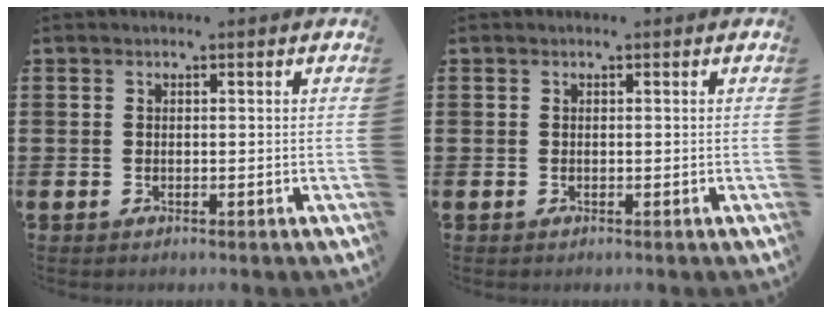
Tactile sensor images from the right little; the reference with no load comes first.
{"total": 0.0}